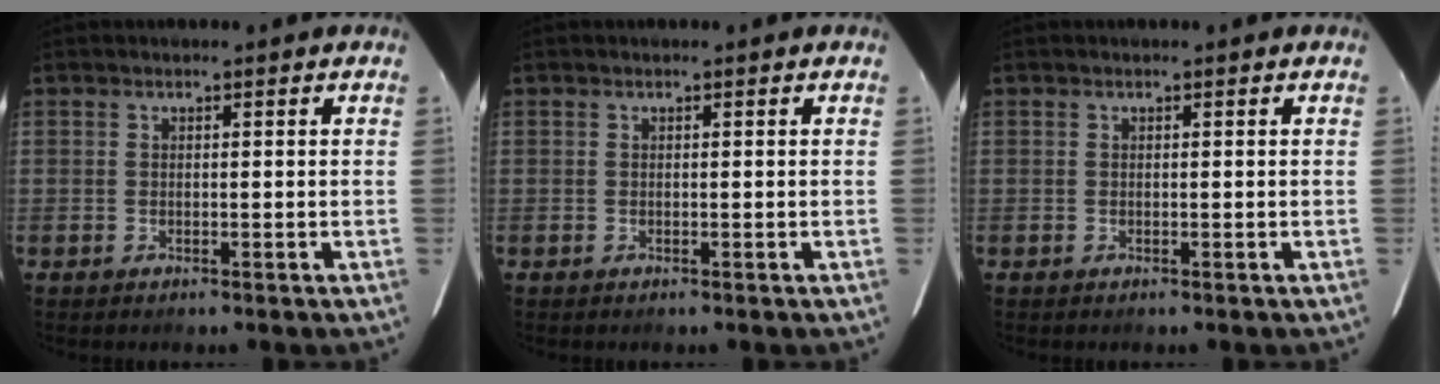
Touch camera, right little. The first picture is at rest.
{"total": 0.0}
{"total": 0.0}